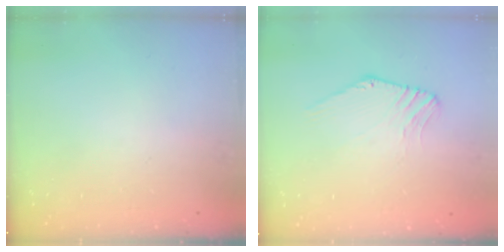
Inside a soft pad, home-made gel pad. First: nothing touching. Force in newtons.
{"total": 0.5, "press": 0.5, "slide": 0.3}